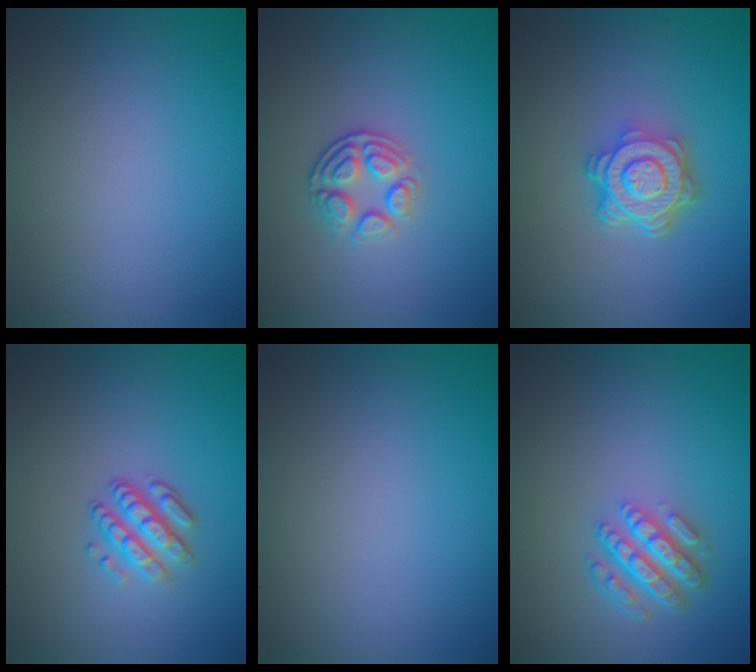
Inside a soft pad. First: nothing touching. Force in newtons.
{"total": 2.7, "press": 2.4, "slide": 1.2}
{"total": 4.9, "press": 3.7, "slide": 3.2}
{"total": 2.9, "press": 2.3, "slide": 1.8}
{"total": 0.0}
{"total": 4.5, "press": 3.5, "slide": 2.9}